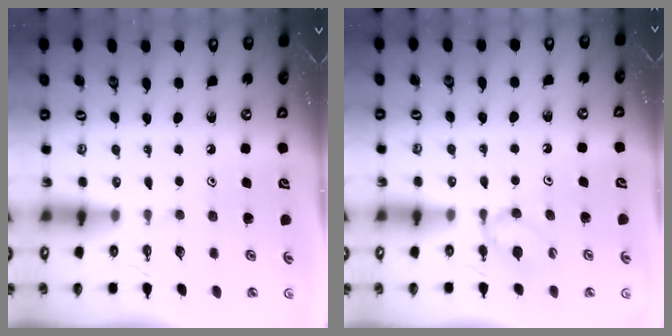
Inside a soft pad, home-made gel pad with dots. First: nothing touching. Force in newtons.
{"total": 5.4, "press": 5.3, "slide": 0.7}